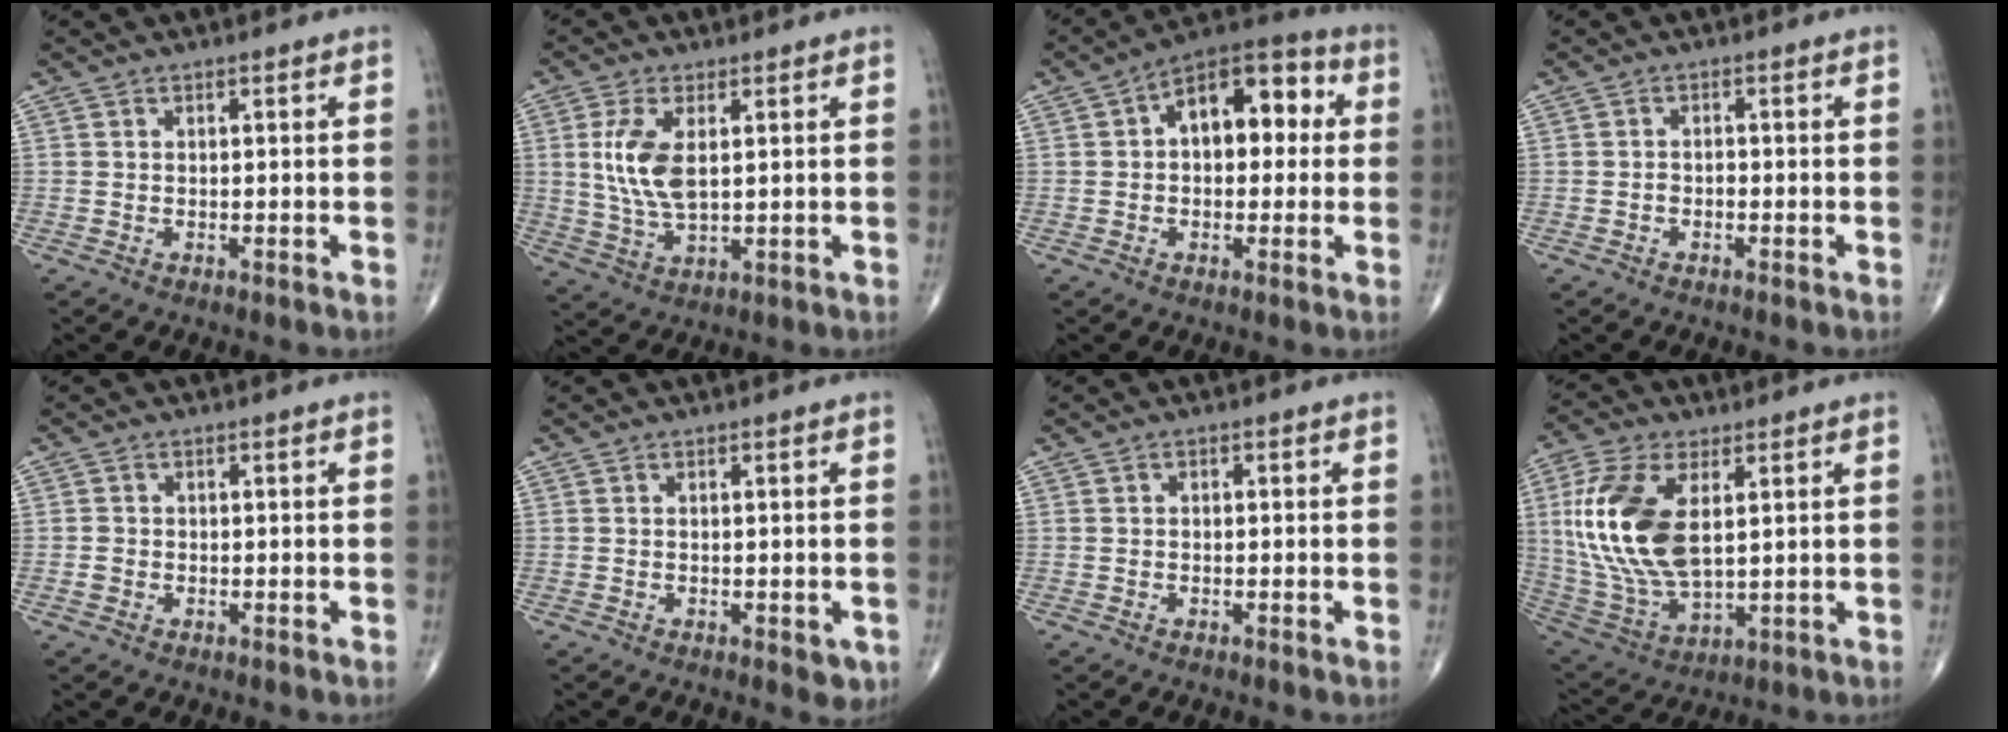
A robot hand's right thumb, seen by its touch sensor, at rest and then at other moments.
{"total": 8.8, "force": [1.7, 4.1, 7.6], "torque": [-0.162, -0.010, 0.039]}
{"total": 13.3, "force": [2.1, 7.8, 10.5], "torque": [-0.117, 0.038, 0.017]}
{"total": 1.1, "force": [-0.5, 0.8, 0.7], "torque": [-0.004, 0.005, -0.009]}
{"total": 1.4, "force": [-0.5, 1.2, 0.5], "torque": [-0.009, 0.005, -0.009]}
{"total": 2.8, "force": [-0.8, 1.3, 2.3], "torque": [-0.019, -0.002, -0.006]}
{"total": 0.7, "force": [-0.2, 0.5, 0.4], "torque": [-0.002, 0.003, -0.008]}
{"total": 18.6, "force": [3.5, 9.6, 15.5], "torque": [-0.333, -0.015, 0.074]}